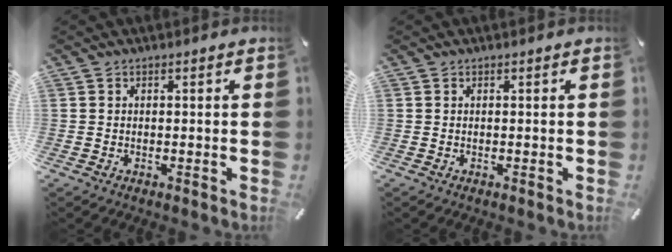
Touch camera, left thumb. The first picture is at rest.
{"total": 0.0}